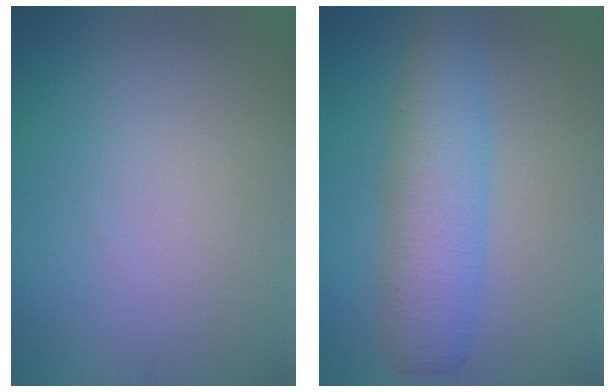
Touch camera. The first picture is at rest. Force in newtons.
{"total": 5.6, "press": 5.6, "slide": 0.2}